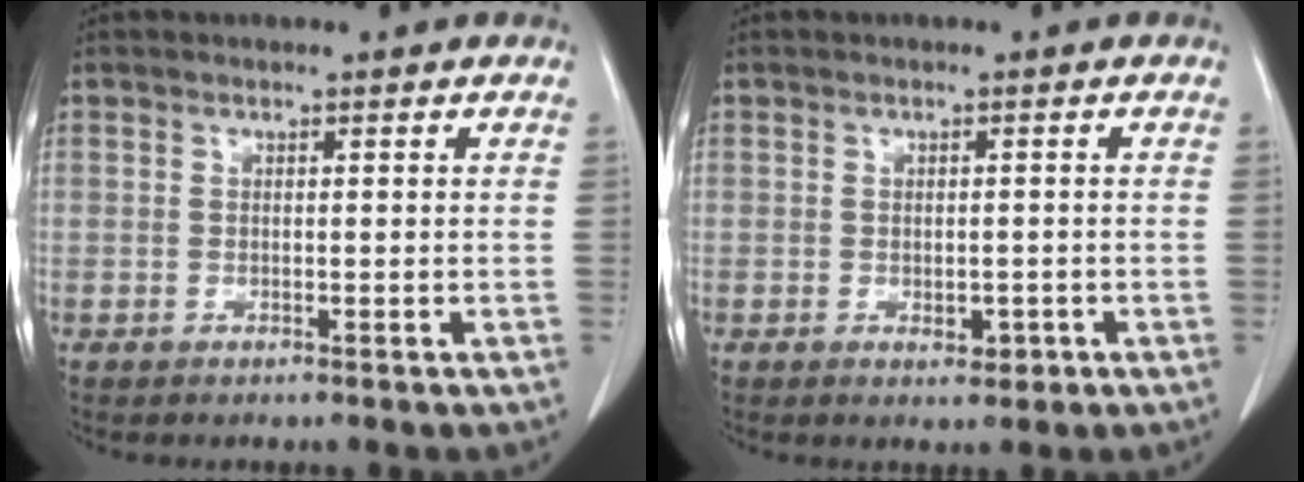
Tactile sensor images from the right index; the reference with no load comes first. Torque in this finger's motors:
{"motor_torque": [-0.06, 0.13, -0.02, 0.00]}